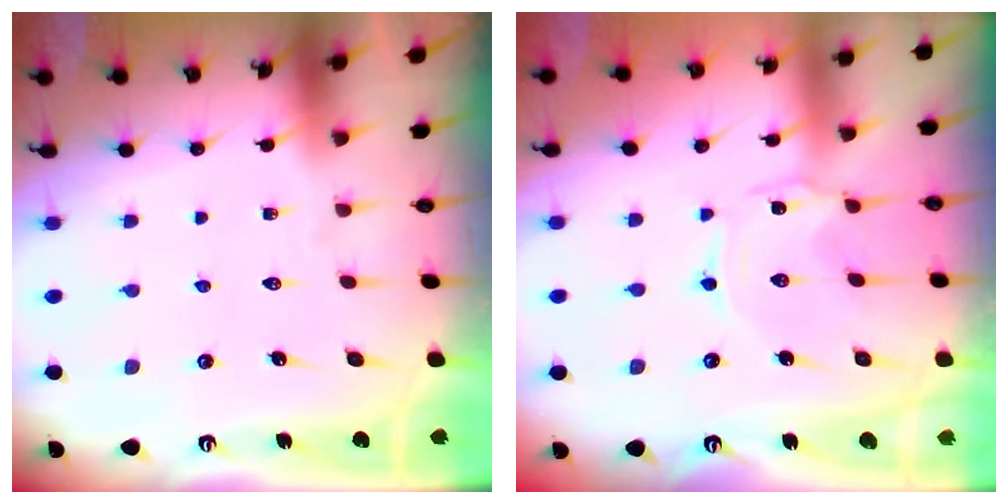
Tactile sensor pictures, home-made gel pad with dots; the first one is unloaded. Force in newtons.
{"total": 0.6, "press": 0.6, "slide": 0.1}